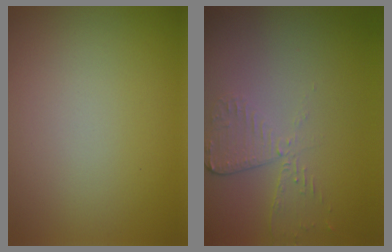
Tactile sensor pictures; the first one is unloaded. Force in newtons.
{"total": 2.6, "press": 2.3, "slide": 1.2}